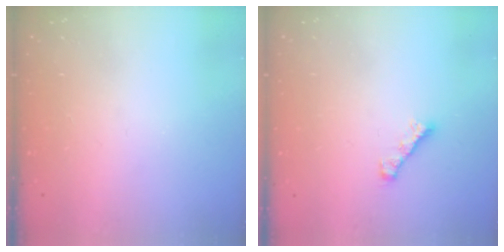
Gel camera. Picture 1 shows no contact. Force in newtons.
{"total": 1.9, "press": 1.8, "slide": 0.6}